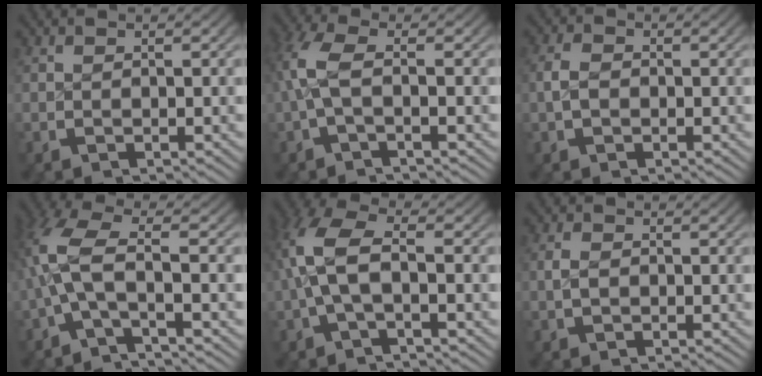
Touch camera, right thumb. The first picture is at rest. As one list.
[{"total": 4.0, "force": [-0.1, 1.8, 3.5], "torque": [-0.100, -0.005, 0.003]}, {"total": 2.0, "force": [-0.3, 1.6, 1.3], "torque": [-0.035, -0.005, -0.005]}, {"total": 6.1, "force": [-0.6, 2.8, 5.3], "torque": [-0.138, -0.012, -0.006]}, {"total": 6.4, "force": [0.2, 3.4, 5.5], "torque": [-0.135, -0.005, 0.006]}, {"total": 1.4, "force": [-0.2, 1.1, 0.9], "torque": [-0.026, -0.006, -0.001]}]